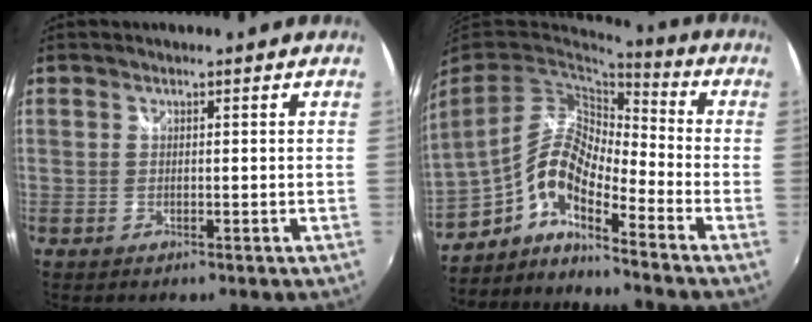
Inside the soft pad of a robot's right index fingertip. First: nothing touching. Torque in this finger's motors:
{"motor_torque": [0.40, -0.35, 0.70, 0.14]}